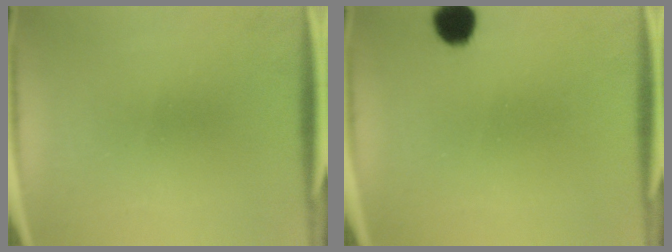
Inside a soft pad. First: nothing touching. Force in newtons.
{"total": 5.5}